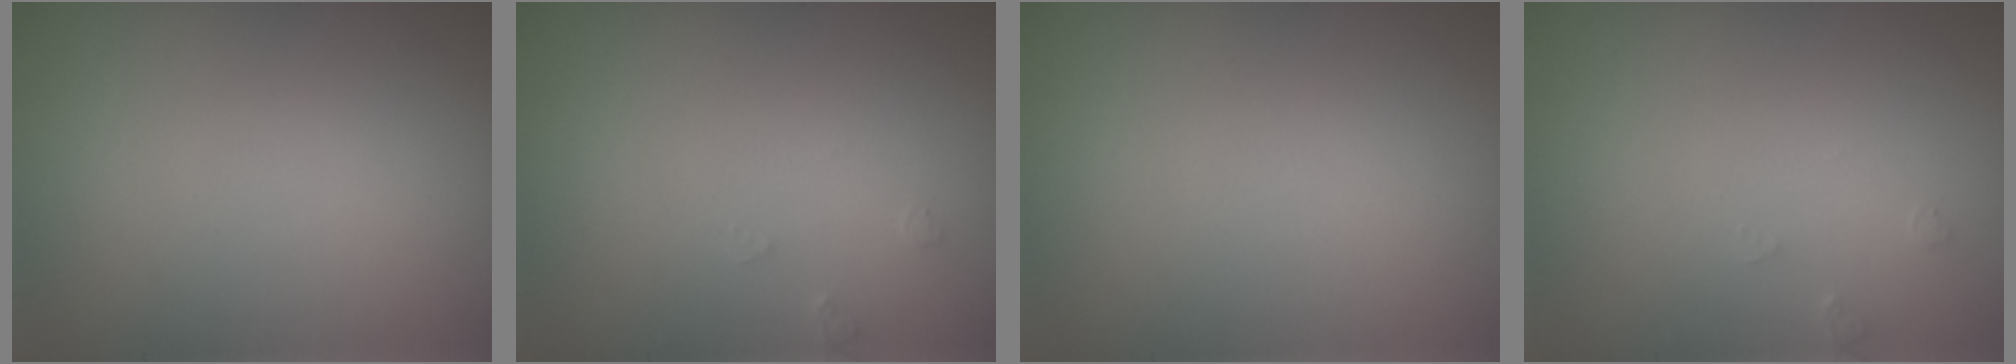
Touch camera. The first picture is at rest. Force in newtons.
{"total": 0.6, "press": 0.6, "slide": 0.1}
{"total": 0.0}
{"total": 0.6, "press": 0.6, "slide": 0.1}